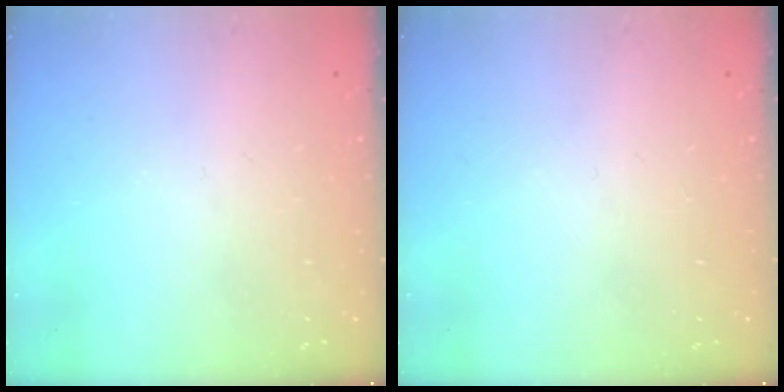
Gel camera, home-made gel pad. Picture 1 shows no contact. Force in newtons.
{"total": 0.0}